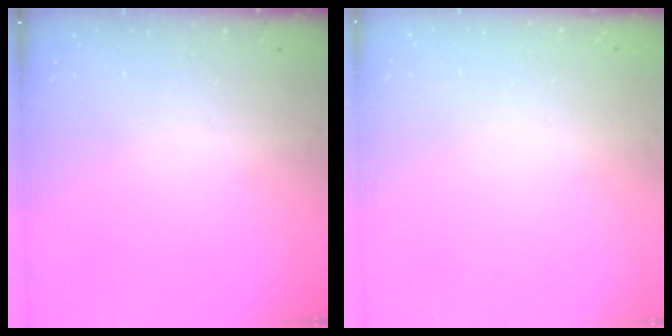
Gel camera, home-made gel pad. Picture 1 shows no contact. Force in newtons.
{"total": 0.0}